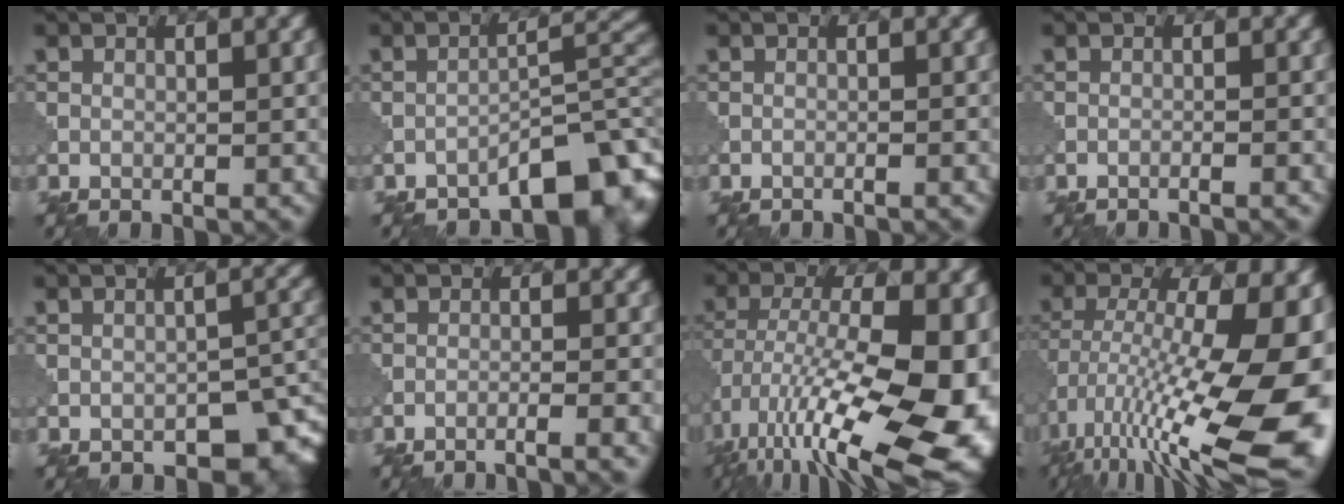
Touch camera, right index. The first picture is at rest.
{"total": 7.2, "force": [-5.1, 2.2, 4.5], "torque": [-0.046, 0.015, -0.076]}
{"total": 0.8, "force": [-0.5, 0.2, 0.5], "torque": [-0.009, 0.001, -0.017]}
{"total": 1.4, "force": [-0.9, 0.3, 1.0], "torque": [-0.011, 0.004, -0.027]}
{"total": 4.5, "force": [-2.5, 2.5, 2.8], "torque": [-0.023, -0.009, -0.025]}
{"total": 3.1, "force": [-2.1, 0.5, 2.2], "torque": [-0.026, 0.015, -0.046]}
{"total": 18.4, "force": [-6.5, 8.0, 15.3], "torque": [-0.248, -0.012, -0.089]}
{"total": 17.4, "force": [-5.2, 6.1, 15.5], "torque": [-0.259, 0.003, -0.087]}